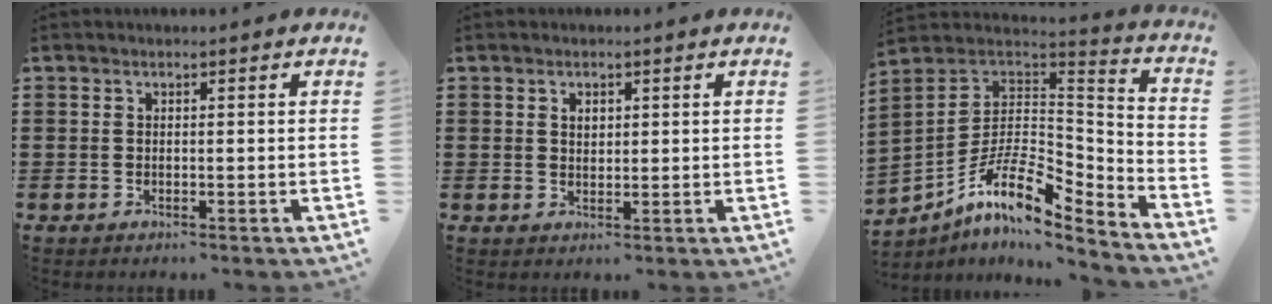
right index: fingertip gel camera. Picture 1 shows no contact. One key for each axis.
{"total": 1.4, "fx": 0.7, "fy": 1.0, "fz": 0.7, "tx": -0.016, "ty": 0.005, "tz": 0.013}
{"total": 10.6, "fx": -5.4, "fy": 4.4, "fz": 8.0, "tx": -0.165, "ty": -0.011, "tz": -0.106}